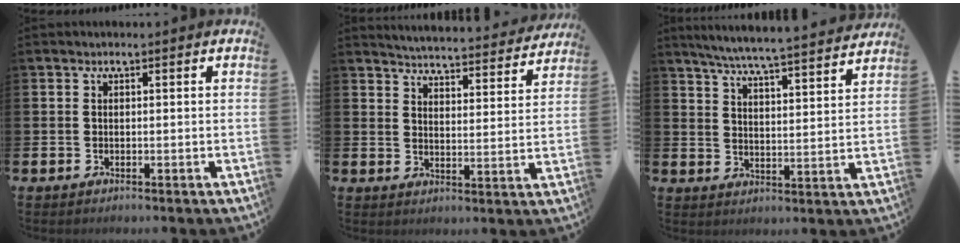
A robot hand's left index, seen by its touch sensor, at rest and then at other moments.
{"total": 5.0, "force": [5.0, 0.1, 0.5], "torque": [-0.026, -0.044, 0.083]}
{"total": 6.7, "force": [6.3, -0.3, 2.1], "torque": [-0.064, -0.046, 0.110]}